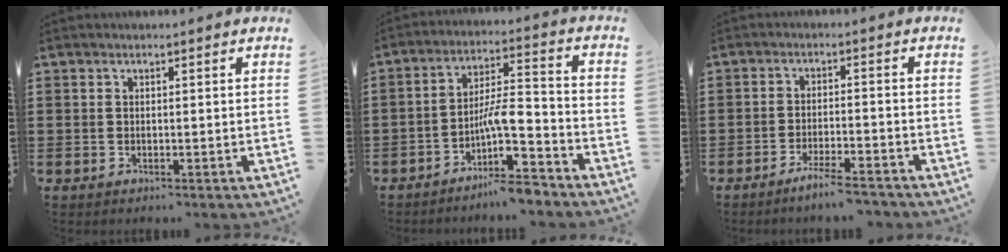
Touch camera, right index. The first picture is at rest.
{"total": 8.6, "force": [-5.6, 2.0, 6.2], "torque": [-0.117, -0.002, -0.107]}
{"total": 4.1, "force": [-3.6, 0.0, 1.9], "torque": [-0.039, -0.006, -0.068]}